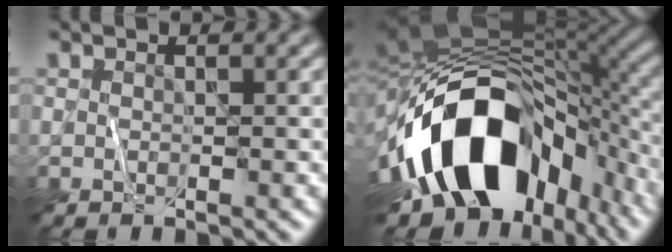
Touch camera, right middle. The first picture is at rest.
{"total": 17.8, "force": [-5.7, 10.2, 13.5], "torque": [-0.245, -0.013, -0.083]}